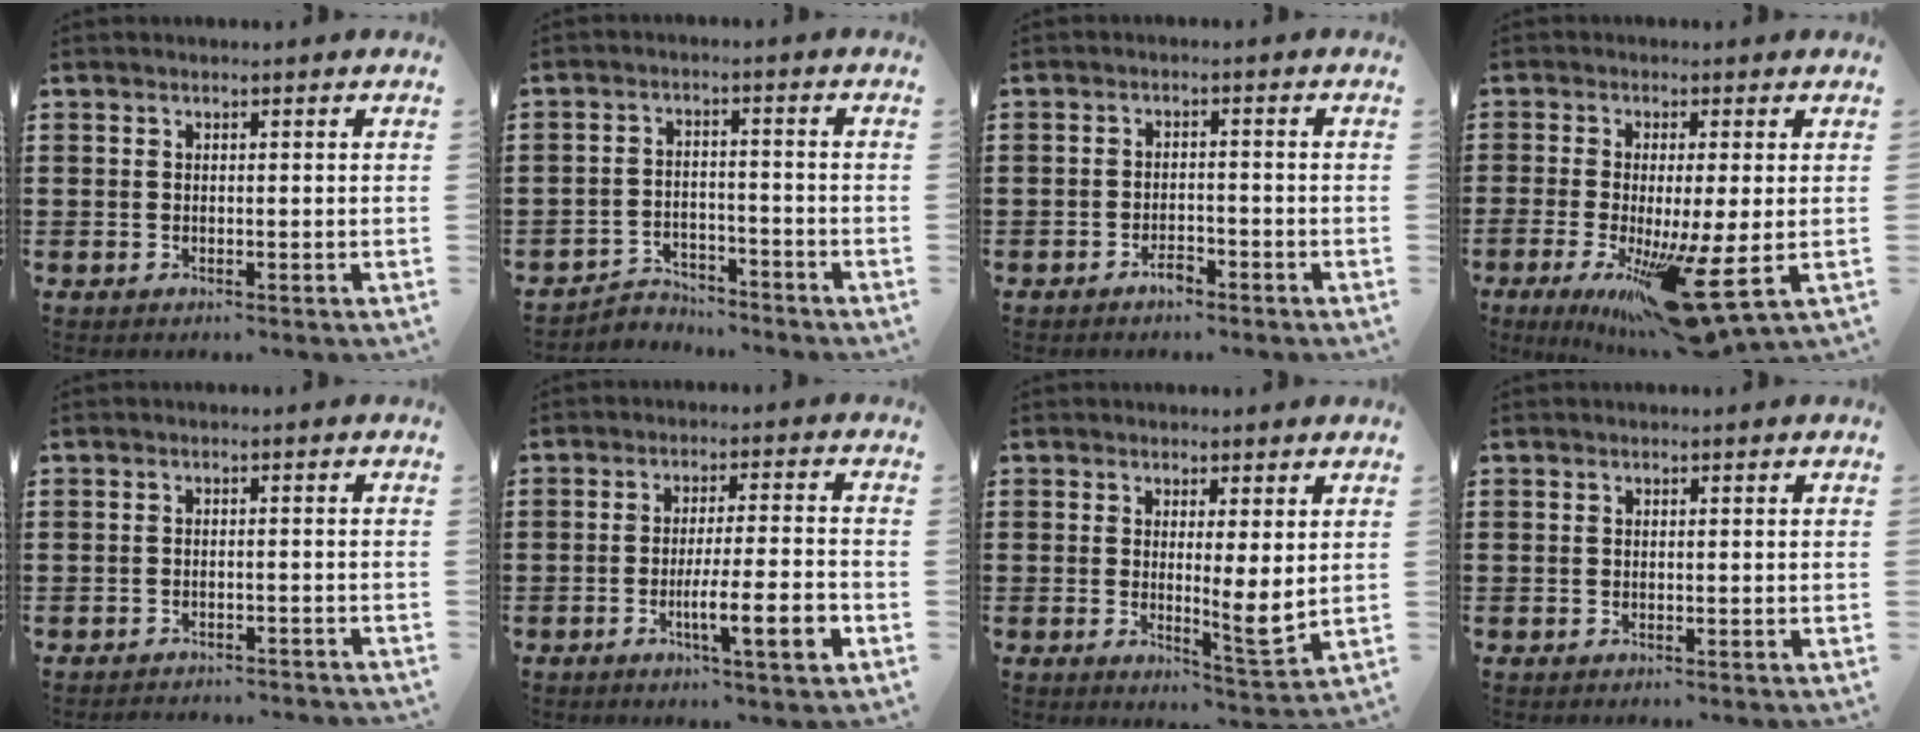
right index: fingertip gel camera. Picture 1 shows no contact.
{"total": 3.5, "force": [-3.3, 0.9, 0.0], "torque": [-0.008, 0.003, -0.072]}
{"total": 2.3, "force": [-1.8, 0.8, 1.1], "torque": [-0.023, 0.003, -0.035]}
{"total": 11.9, "force": [-4.5, 1.3, 11.0], "torque": [-0.167, -0.021, -0.072]}
{"total": 1.8, "force": [-1.8, 0.0, 0.0], "torque": [-0.006, -0.001, -0.039]}
{"total": 8.1, "force": [-3.0, 0.9, 7.4], "torque": [-0.124, -0.006, -0.051]}
{"total": 4.7, "force": [1.2, 0.8, 4.5], "torque": [-0.070, -0.016, 0.019]}
{"total": 0.0}